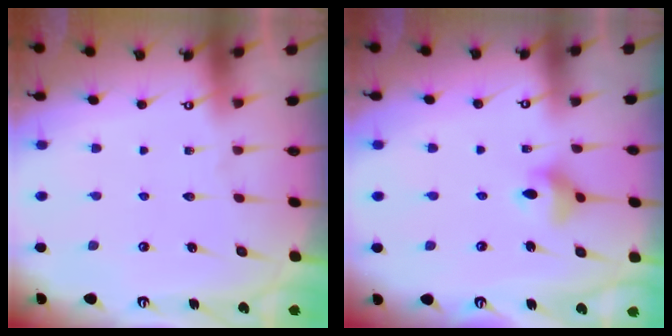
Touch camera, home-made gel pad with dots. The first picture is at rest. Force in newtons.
{"total": 6.5, "press": 6.1, "slide": 2.3}